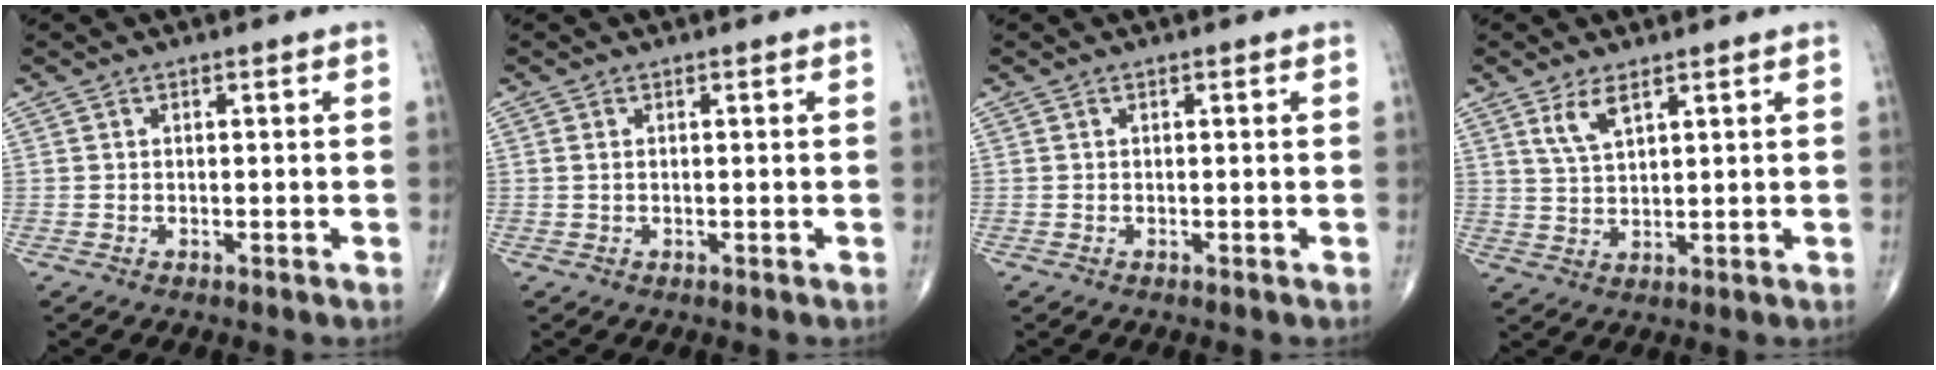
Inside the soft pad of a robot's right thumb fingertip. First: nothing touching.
{"total": 0.7, "force": [0.2, 0.4, 0.6], "torque": [-0.016, 0.005, 0.007]}
{"total": 0.0}
{"total": 4.6, "force": [2.7, 1.7, 3.3], "torque": [-0.064, -0.015, 0.060]}